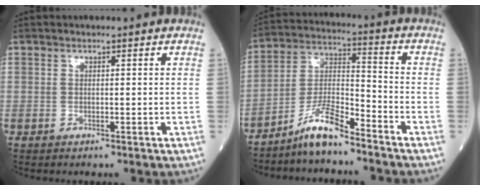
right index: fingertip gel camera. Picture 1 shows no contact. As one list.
[{"total": 8.3, "force": [-6.7, 0.7, 4.8], "torque": [-0.101, -0.001, -0.130]}]